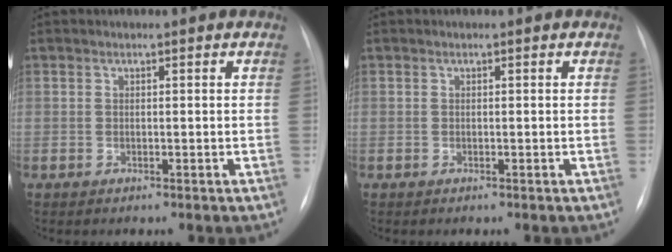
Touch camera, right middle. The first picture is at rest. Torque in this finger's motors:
{"motor_torque": [-0.04, -0.02, -0.06, -0.02]}